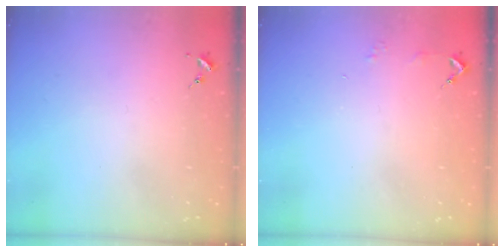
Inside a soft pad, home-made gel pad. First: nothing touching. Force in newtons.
{"total": 2.9, "press": 2.8, "slide": 0.3}